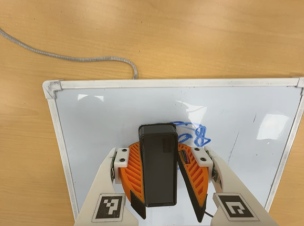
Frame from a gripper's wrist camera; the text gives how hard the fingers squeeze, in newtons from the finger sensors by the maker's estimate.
{"total": 12.5, "left": 13.9, "right": 11.0}